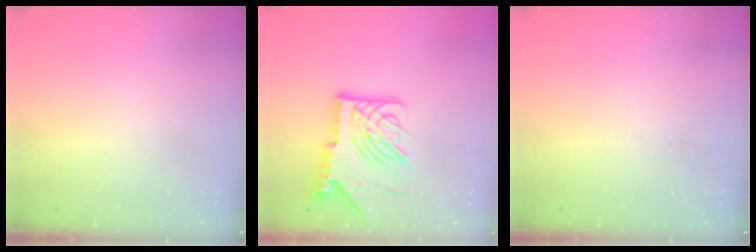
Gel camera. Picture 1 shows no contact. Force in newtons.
{"total": 12.2, "press": 12.1, "slide": 1.4}
{"total": 0.0}